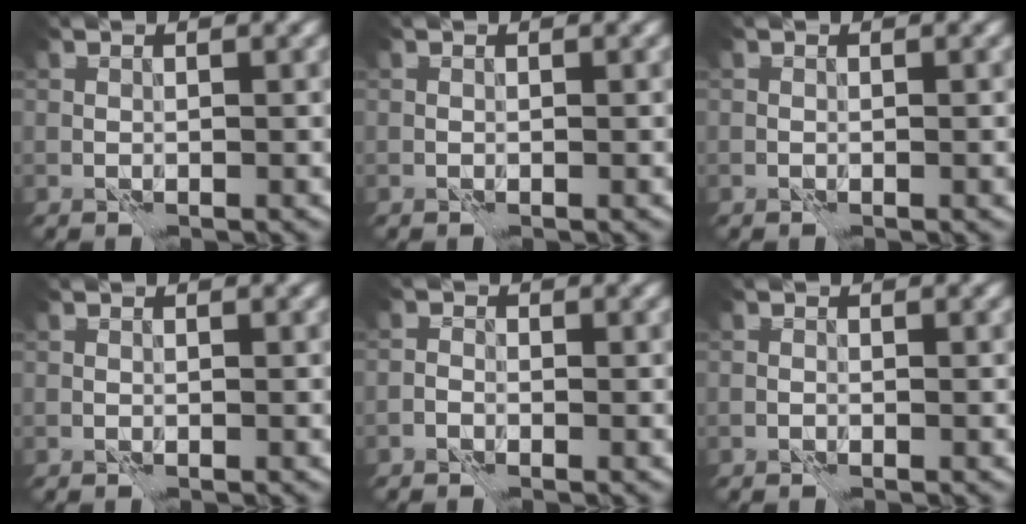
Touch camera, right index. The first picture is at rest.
{"total": 0.0}
{"total": 0.6, "force": [-0.2, 0.1, 0.5], "torque": [-0.008, -0.001, -0.004]}
{"total": 0.0}
{"total": 0.8, "force": [-0.6, 0.4, 0.3], "torque": [-0.008, 0.002, -0.019]}
{"total": 0.0}